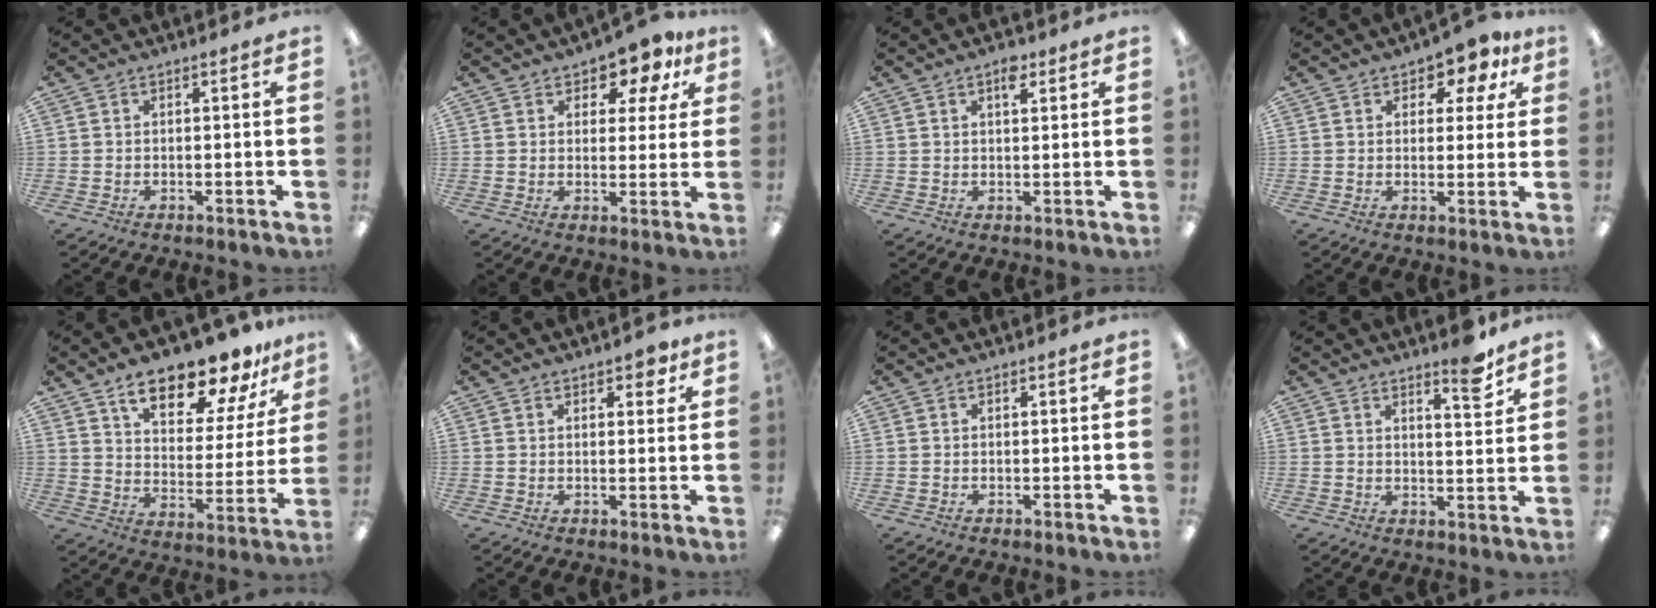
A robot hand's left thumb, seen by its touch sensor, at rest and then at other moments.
{"total": 7.1, "force": [4.9, 4.0, 3.3], "torque": [-0.038, -0.029, 0.083]}
{"total": 3.6, "force": [2.2, 1.5, 2.5], "torque": [-0.031, -0.006, 0.033]}
{"total": 5.9, "force": [3.7, 3.5, 3.0], "torque": [-0.035, -0.016, 0.060]}
{"total": 17.2, "force": [13.4, 6.0, 9.0], "torque": [-0.140, -0.083, 0.226]}
{"total": 3.1, "force": [2.0, 1.5, 1.7], "torque": [-0.012, -0.005, 0.030]}
{"total": 0.0}
{"total": 6.6, "force": [5.3, 1.4, 3.7], "torque": [-0.038, -0.041, 0.083]}